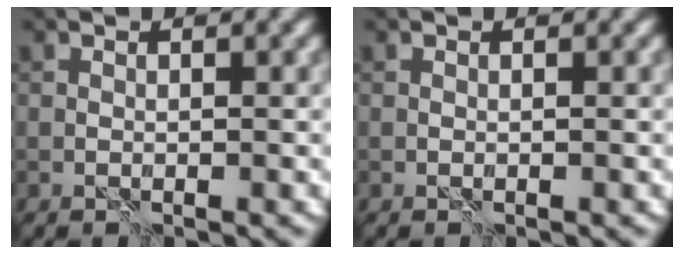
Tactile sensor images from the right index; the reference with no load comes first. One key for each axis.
{"total": 0.0}